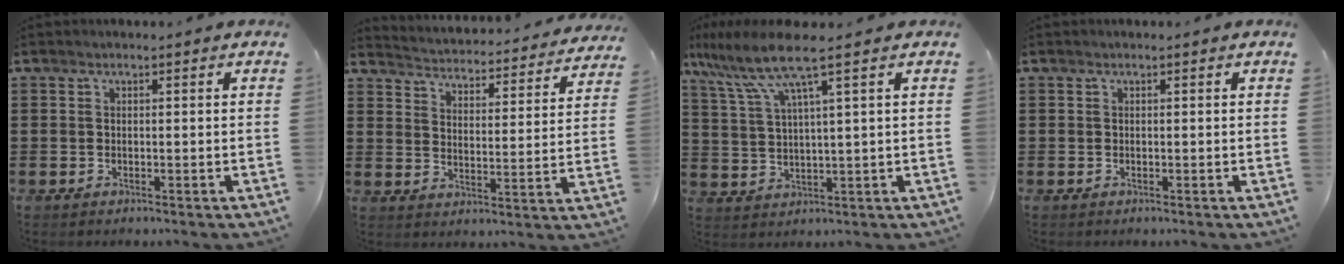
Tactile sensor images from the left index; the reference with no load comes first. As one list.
[{"total": 3.1, "force": [3.1, -0.2, -0.1], "torque": [-0.021, -0.035, 0.043]}, {"total": 8.1, "force": [4.9, 0.4, 6.5], "torque": [-0.156, -0.023, 0.078]}, {"total": 0.0}]